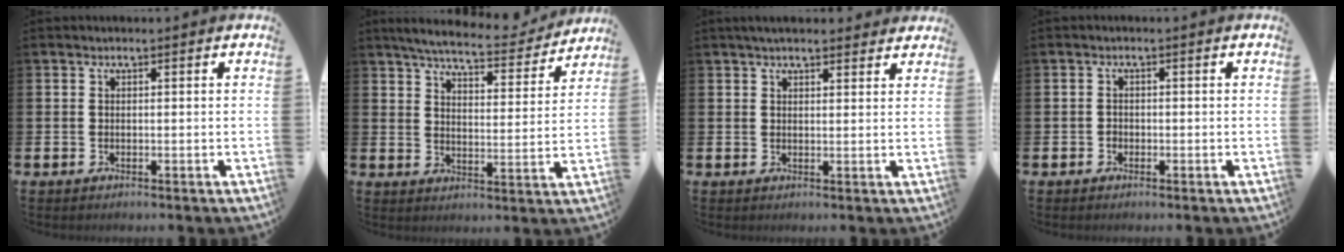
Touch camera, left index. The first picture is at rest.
{"total": 6.5, "force": [6.1, 0.7, 2.0], "torque": [-0.049, -0.042, 0.101]}
{"total": 3.0, "force": [2.8, 0.6, 0.9], "torque": [-0.016, -0.008, 0.050]}
{"total": 0.9, "force": [-0.5, 0.7, 0.1], "torque": [-0.008, 0.006, -0.011]}